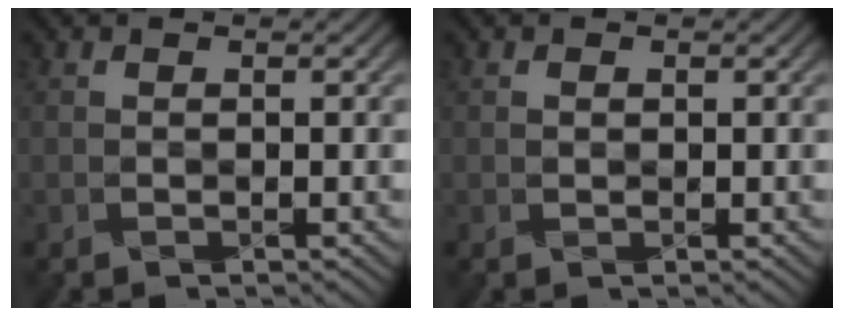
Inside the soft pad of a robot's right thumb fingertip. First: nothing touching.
{"total": 0.0}